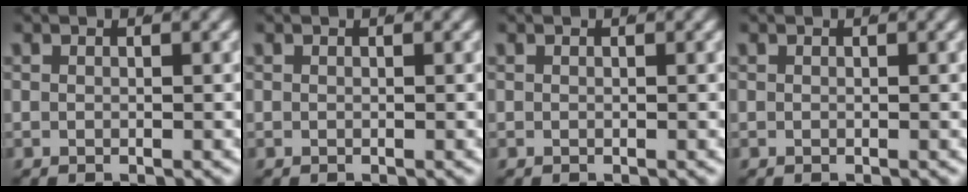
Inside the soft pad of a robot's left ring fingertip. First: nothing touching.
{"total": 0.0}
{"total": 0.0}
{"total": 0.0}